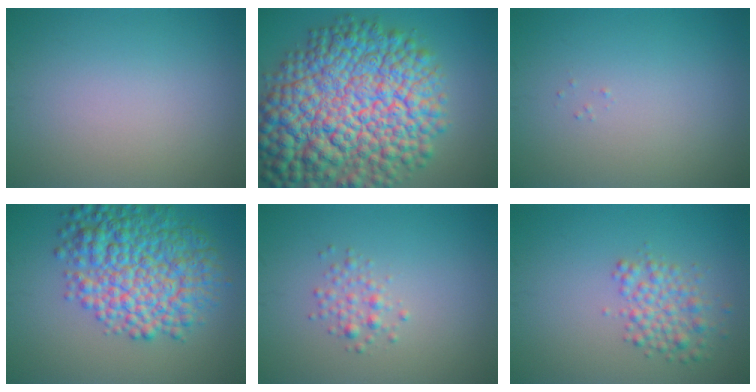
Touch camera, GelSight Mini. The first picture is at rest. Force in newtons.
{"total": 16.7, "press": 16.7, "slide": 0.5}
{"total": 0.0}
{"total": 9.3, "press": 9.3, "slide": 0.0}
{"total": 1.5, "press": 1.5, "slide": 0.0}
{"total": 3.1, "press": 3.1, "slide": 0.1}